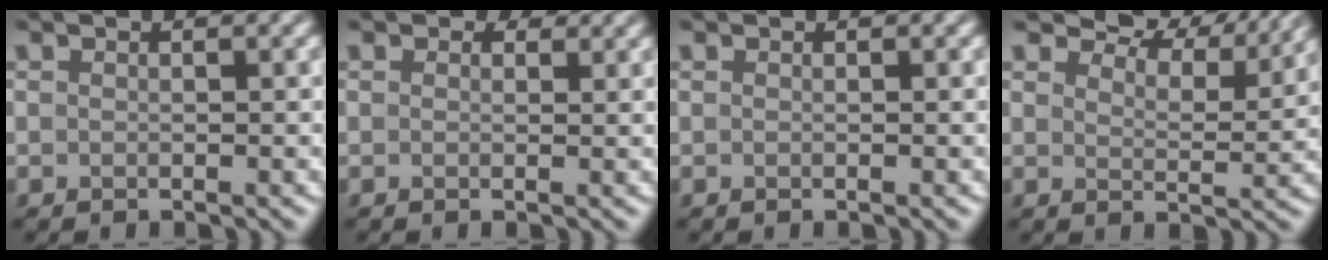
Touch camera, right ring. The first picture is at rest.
{"total": 1.2, "force": [0.8, 0.7, 0.5], "torque": [-0.008, -0.003, 0.006]}
{"total": 0.0}
{"total": 6.0, "force": [5.4, 1.4, 2.0], "torque": [-0.040, 0.004, 0.071]}